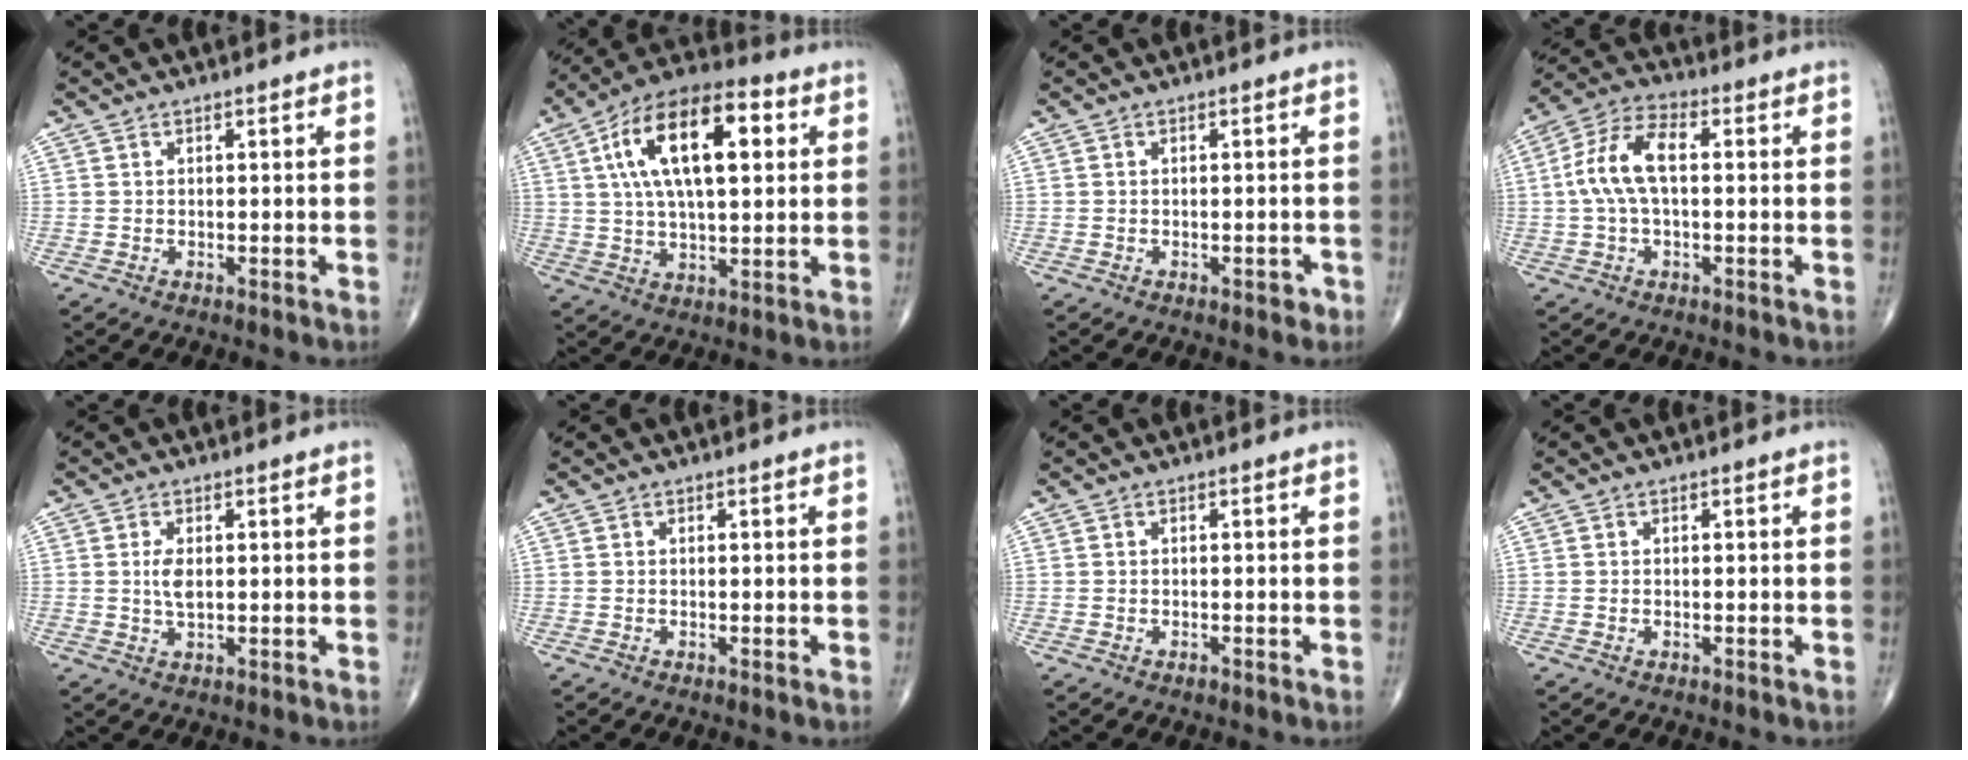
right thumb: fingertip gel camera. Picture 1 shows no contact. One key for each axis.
{"total": 19.1, "fx": 5.0, "fy": 8.7, "fz": 16.3, "tx": -0.267, "ty": 0.016, "tz": 0.076}
{"total": 1.2, "fx": -0.6, "fy": 0.8, "fz": 0.7, "tx": -0.007, "ty": 0.003, "tz": -0.008}
{"total": 10.3, "fx": 0.7, "fy": 5.1, "fz": 8.9, "tx": -0.190, "ty": 0.032, "tz": 0.008}
{"total": 3.2, "fx": 0.3, "fy": 1.5, "fz": 2.8, "tx": -0.056, "ty": -0.004, "tz": 0.007}
{"total": 0.0}
{"total": 0.5, "fx": -0.4, "fy": 0.3, "fz": 0.2, "tx": -0.004, "ty": 0.000, "tz": -0.008}
{"total": 0.0}